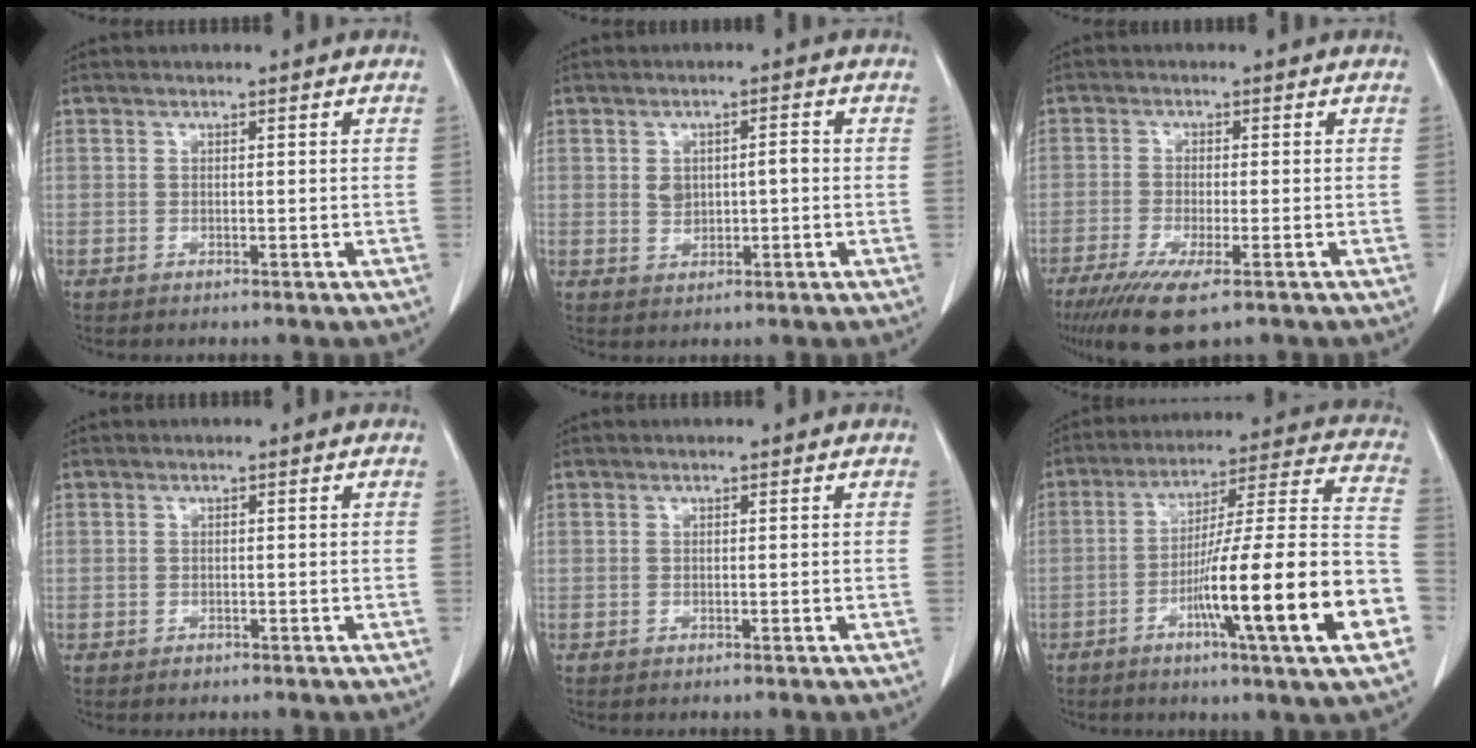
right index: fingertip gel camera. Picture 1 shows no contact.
{"total": 3.6, "force": [0.3, 2.0, 2.9], "torque": [-0.050, 0.015, 0.017]}
{"total": 8.1, "force": [-5.1, 1.2, 6.1], "torque": [-0.106, -0.023, -0.084]}
{"total": 0.8, "force": [-0.5, 0.7, 0.0], "torque": [0.002, 0.003, -0.007]}
{"total": 0.0}
{"total": 21.4, "force": [-7.5, -0.1, 20.1], "torque": [-0.273, -0.001, -0.118]}